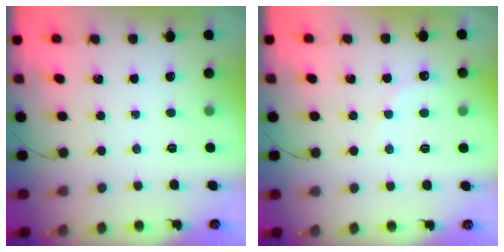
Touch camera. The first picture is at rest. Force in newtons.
{"total": 6.3, "press": 6.1, "slide": 1.6}